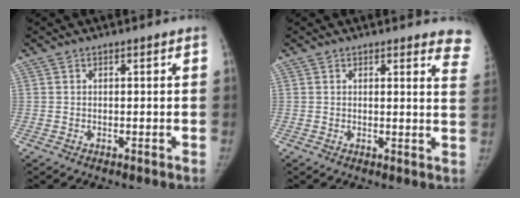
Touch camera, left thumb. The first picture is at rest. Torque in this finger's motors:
{"motor_torque": [1.25, -0.32, 0.49, -0.42, 0.12]}